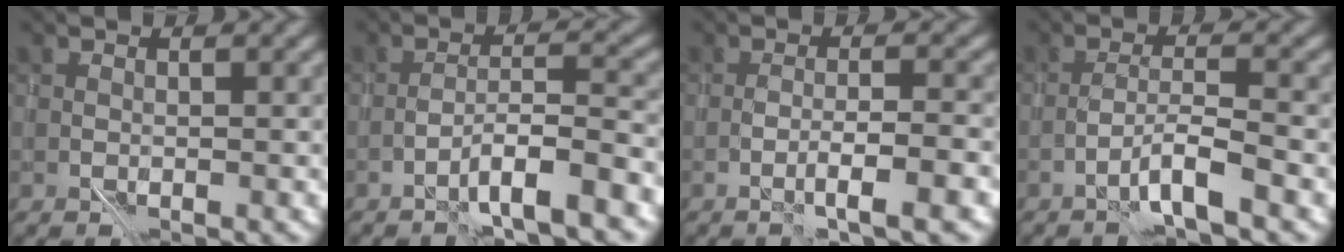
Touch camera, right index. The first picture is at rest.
{"total": 3.7, "force": [-2.4, -0.1, 2.9], "torque": [-0.042, 0.020, -0.047]}
{"total": 2.1, "force": [-0.8, -0.2, 1.9], "torque": [-0.024, 0.013, -0.017]}
{"total": 2.6, "force": [-1.7, -0.5, 1.9], "torque": [-0.033, 0.014, -0.040]}